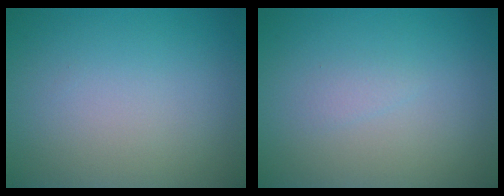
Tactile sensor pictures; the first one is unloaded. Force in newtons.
{"total": 0.7, "press": 0.7, "slide": 0.1}